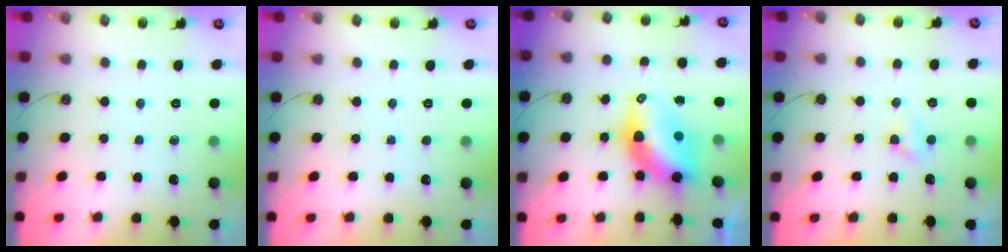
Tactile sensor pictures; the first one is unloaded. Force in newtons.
{"total": 0.0}
{"total": 10.1, "press": 10.0, "slide": 0.9}
{"total": 2.0, "press": 2.0, "slide": 0.3}